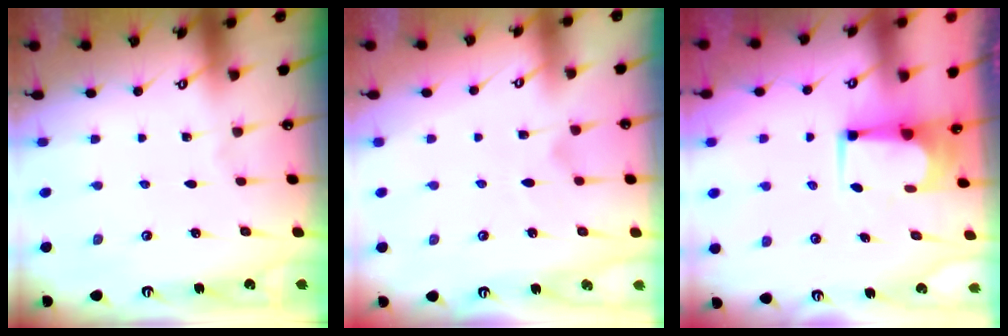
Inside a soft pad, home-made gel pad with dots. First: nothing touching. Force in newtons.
{"total": 1.3, "press": 0.6, "slide": 1.2}
{"total": 2.4, "press": 2.4, "slide": 0.2}